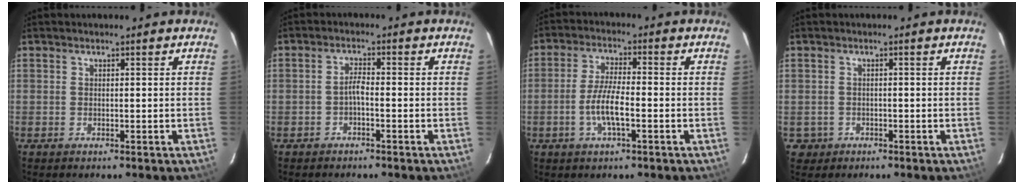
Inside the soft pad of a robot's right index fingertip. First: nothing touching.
{"total": 1.8, "force": [-1.1, 0.2, 1.4], "torque": [-0.030, 0.007, -0.022]}
{"total": 6.6, "force": [-2.2, 1.4, 6.0], "torque": [-0.122, -0.002, -0.045]}
{"total": 2.6, "force": [-0.8, 2.5, 0.2], "torque": [-0.010, 0.005, -0.006]}